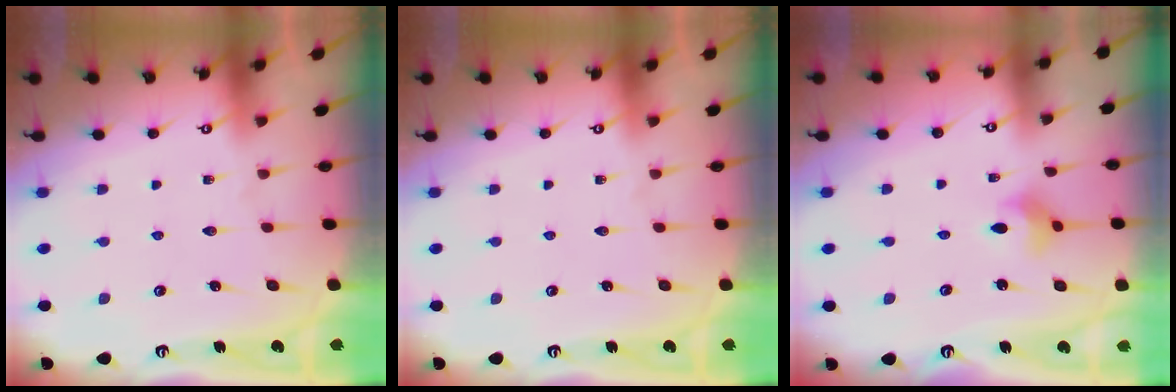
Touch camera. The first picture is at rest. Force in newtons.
{"total": 0.0}
{"total": 3.4, "press": 3.4, "slide": 0.6}